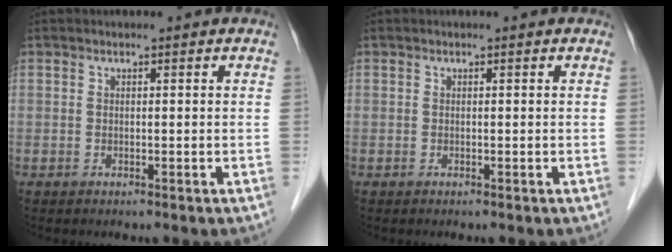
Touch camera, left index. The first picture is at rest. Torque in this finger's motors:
{"motor_torque": [0.01, 0.00, 0.00, -0.01]}